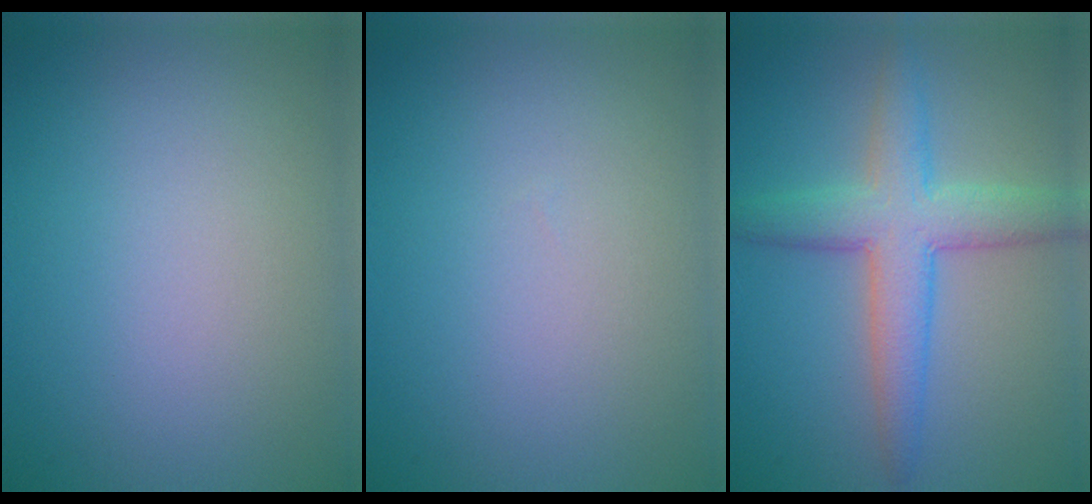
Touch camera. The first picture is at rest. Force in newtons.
{"total": 0.0}
{"total": 5.5, "press": 5.5, "slide": 0.1}